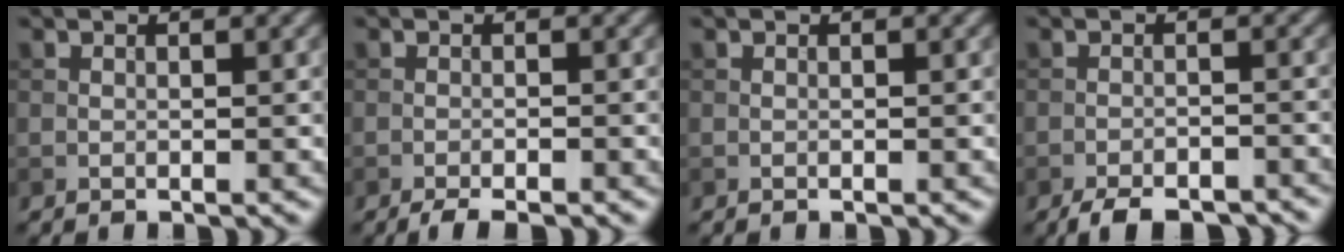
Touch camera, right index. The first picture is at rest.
{"total": 2.3, "force": [-1.7, 0.3, 1.4], "torque": [-0.025, 0.000, -0.032]}
{"total": 0.0}
{"total": 5.0, "force": [-4.2, 1.4, 2.4], "torque": [-0.036, -0.008, -0.069]}